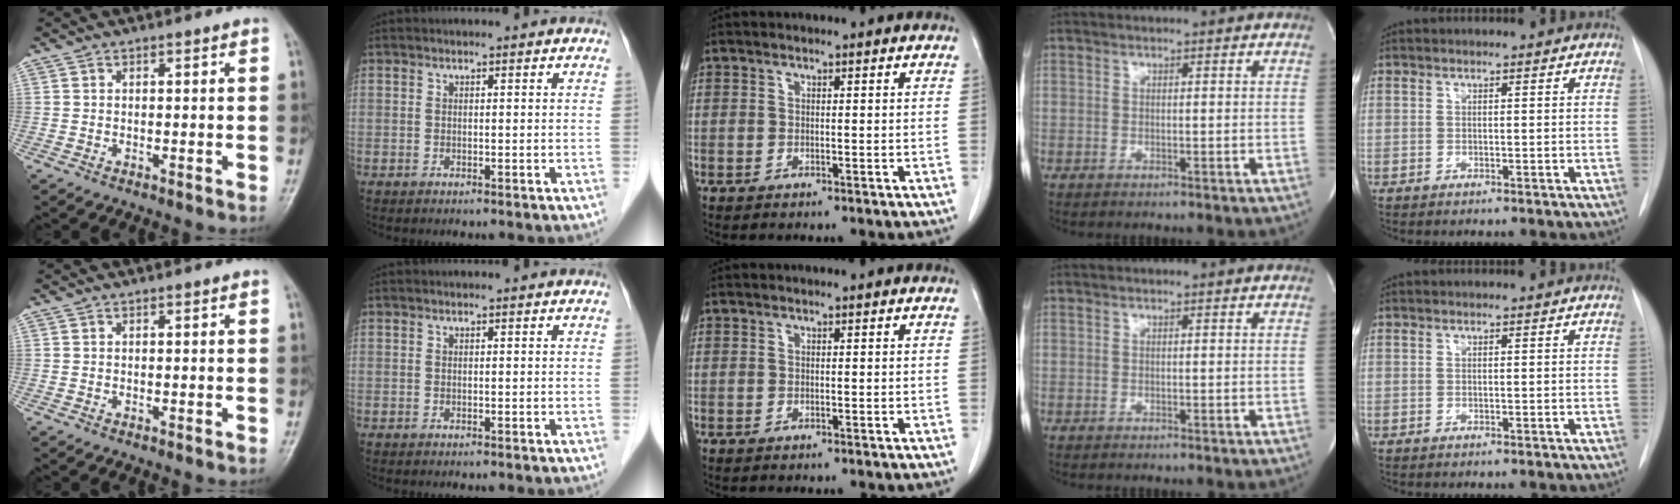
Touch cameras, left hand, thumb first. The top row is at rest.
{}